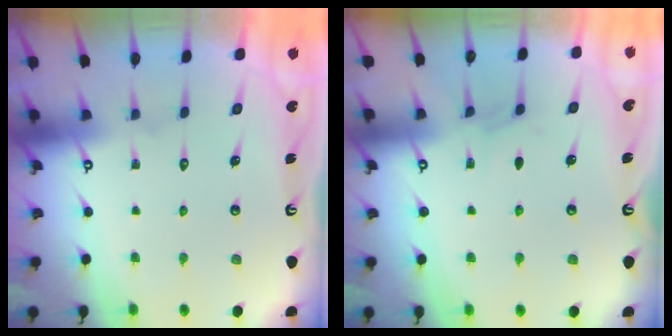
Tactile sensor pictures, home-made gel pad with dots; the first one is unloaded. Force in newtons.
{"total": 2.9, "press": 2.8, "slide": 0.5}